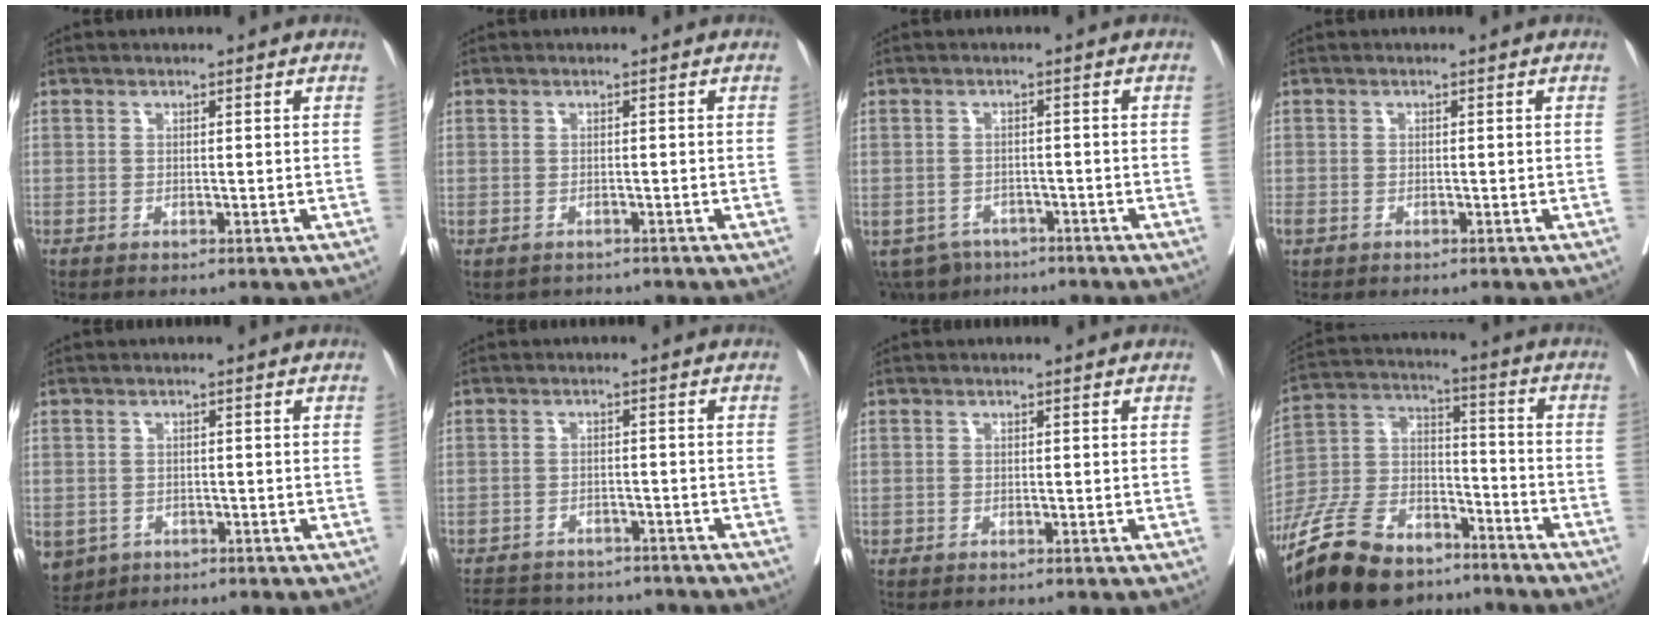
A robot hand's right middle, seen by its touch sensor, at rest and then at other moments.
{"total": 2.4, "force": [-2.0, 1.3, 0.2], "torque": [-0.007, -0.001, -0.027]}
{"total": 7.2, "force": [-5.3, 4.6, 1.5], "torque": [-0.027, -0.003, -0.074]}
{"total": 1.6, "force": [-1.0, 1.0, 0.7], "torque": [-0.025, -0.003, -0.017]}
{"total": 6.6, "force": [-3.2, 5.4, 2.0], "torque": [-0.052, -0.002, -0.045]}
{"total": 12.8, "force": [-11.4, 4.7, 3.5], "torque": [-0.073, 0.009, -0.142]}
{"total": 0.0}
{"total": 22.0, "force": [-16.4, 9.9, 10.8], "torque": [-0.282, -0.001, -0.297]}